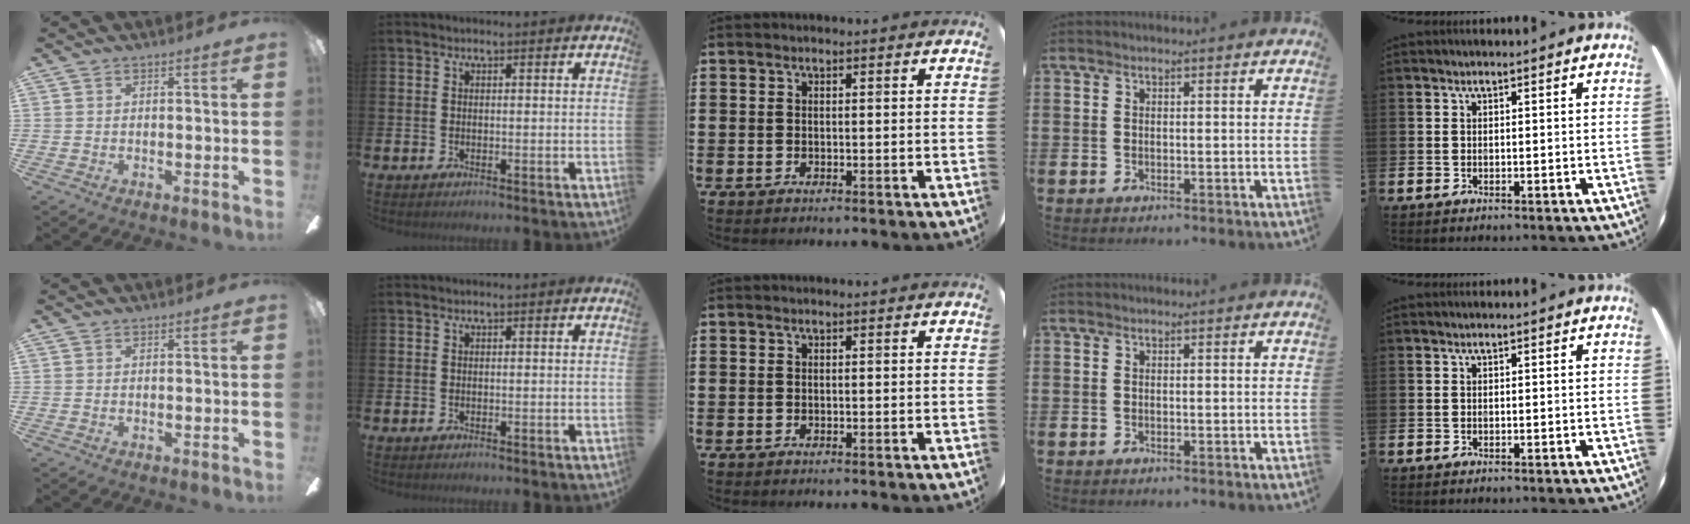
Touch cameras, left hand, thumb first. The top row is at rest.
{}